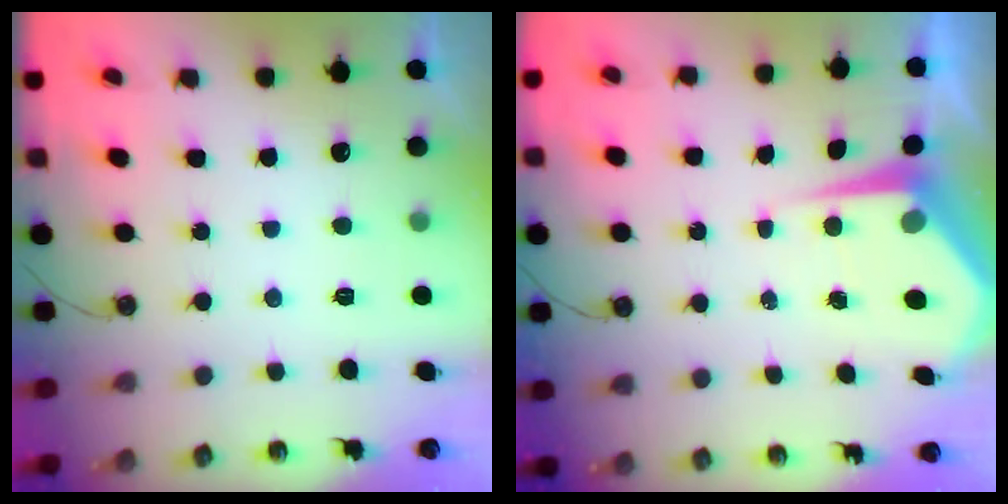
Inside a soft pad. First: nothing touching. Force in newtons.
{"total": 6.6, "press": 6.5, "slide": 0.9}